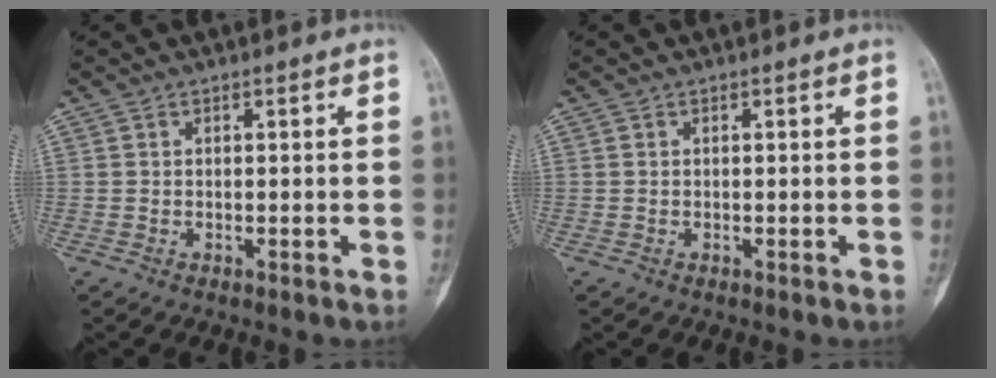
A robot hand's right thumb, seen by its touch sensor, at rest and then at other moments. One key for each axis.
{"total": 0.0}